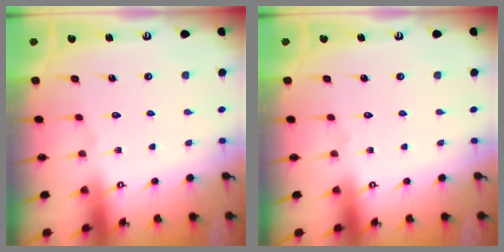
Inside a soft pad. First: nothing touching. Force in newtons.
{"total": 0.0}